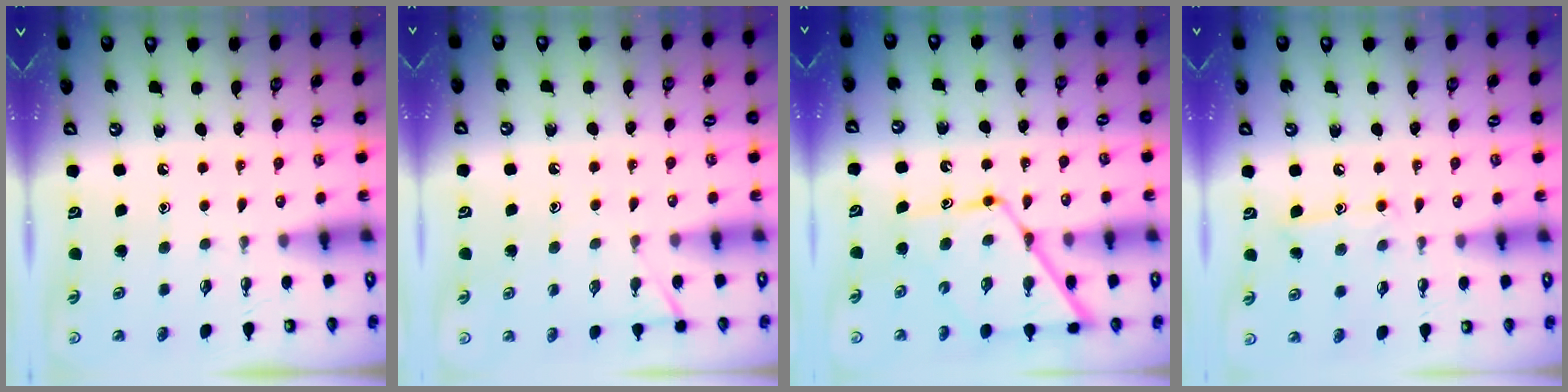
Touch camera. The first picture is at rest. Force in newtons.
{"total": 6.4, "press": 6.4, "slide": 0.3}
{"total": 13.0, "press": 13.0, "slide": 1.1}
{"total": 9.1, "press": 9.1, "slide": 0.6}